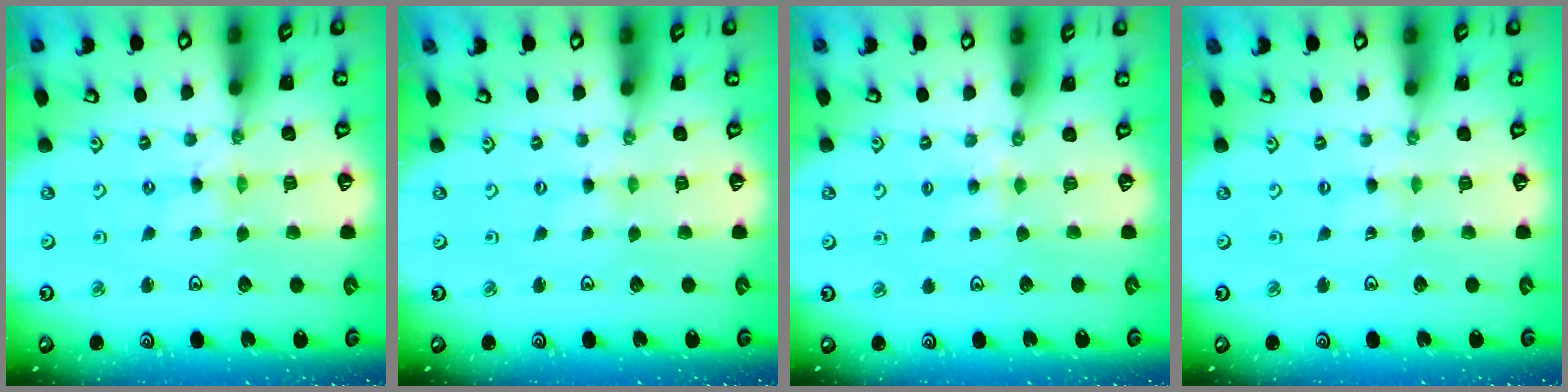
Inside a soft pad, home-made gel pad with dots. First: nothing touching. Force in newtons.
{"total": 0.0}
{"total": 3.5, "press": 3.5, "slide": 0.4}
{"total": 0.0}